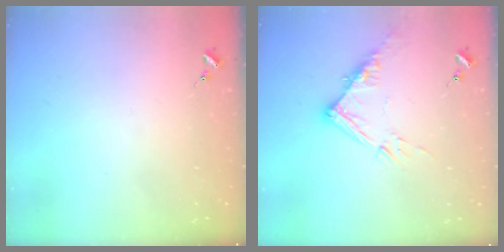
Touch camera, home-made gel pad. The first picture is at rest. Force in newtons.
{"total": 12.1, "press": 12.1, "slide": 1.2}